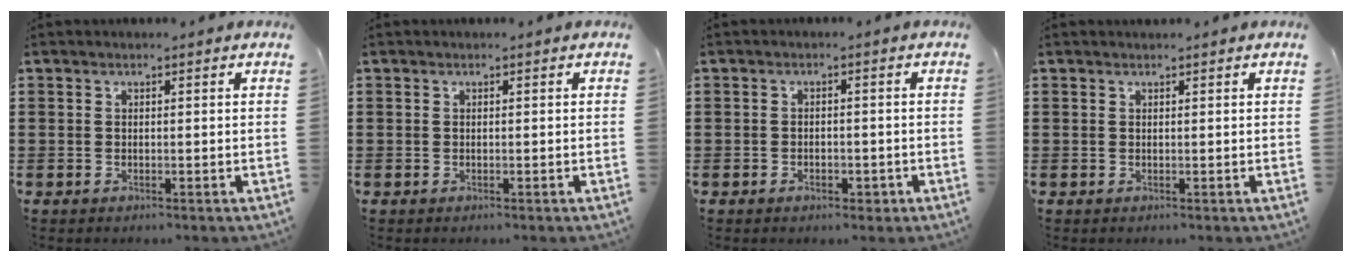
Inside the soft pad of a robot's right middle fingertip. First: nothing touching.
{"total": 0.0}
{"total": 1.8, "force": [-1.1, 1.1, 0.9], "torque": [-0.011, -0.001, -0.025]}
{"total": 0.0}